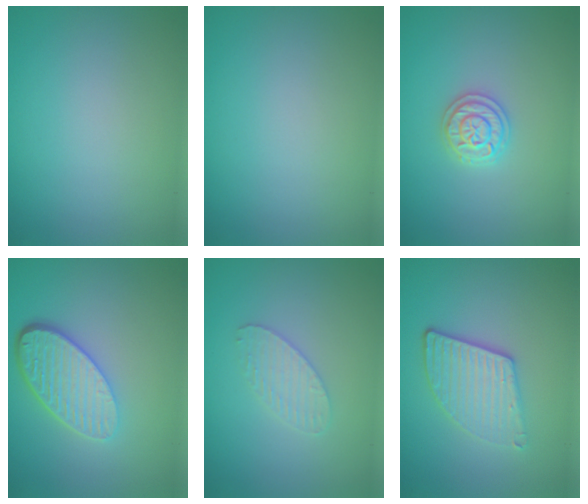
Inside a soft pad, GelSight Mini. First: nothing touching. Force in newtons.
{"total": 0.0}
{"total": 2.3, "press": 2.3, "slide": 0.5}
{"total": 5.3, "press": 3.9, "slide": 3.7}
{"total": 2.0, "press": 2.0, "slide": 0.1}
{"total": 3.7, "press": 3.2, "slide": 2.0}